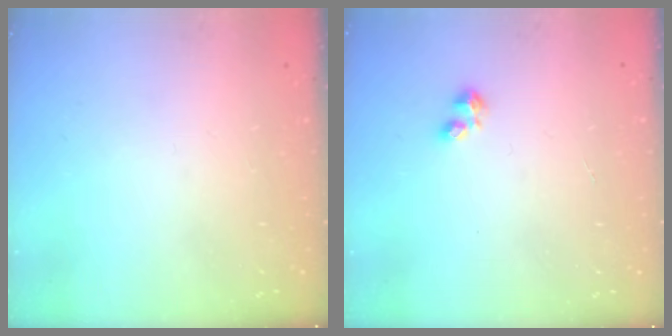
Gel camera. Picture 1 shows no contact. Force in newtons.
{"total": 2.0, "press": 2.0, "slide": 0.4}